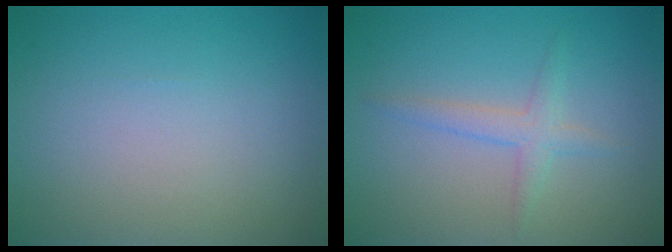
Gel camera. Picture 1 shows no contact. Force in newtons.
{"total": 1.9, "press": 1.9, "slide": 0.1}